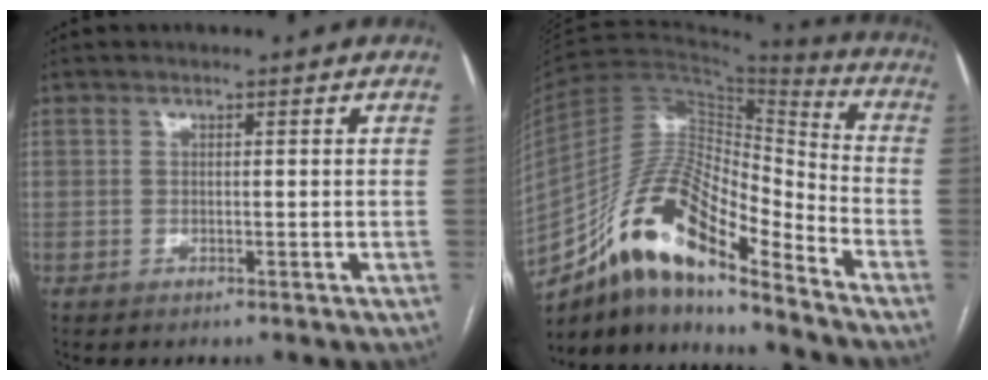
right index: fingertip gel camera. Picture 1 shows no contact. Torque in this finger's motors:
{"motor_torque": [0.75, -0.91, 0.98, 0.21]}